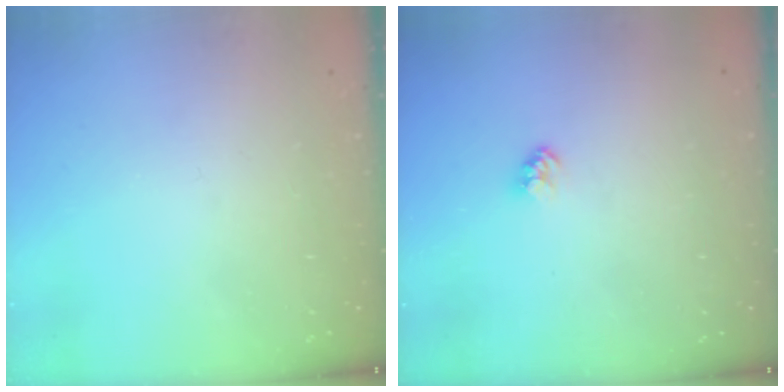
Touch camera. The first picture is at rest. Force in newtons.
{"total": 2.3, "press": 2.3, "slide": 0.1}